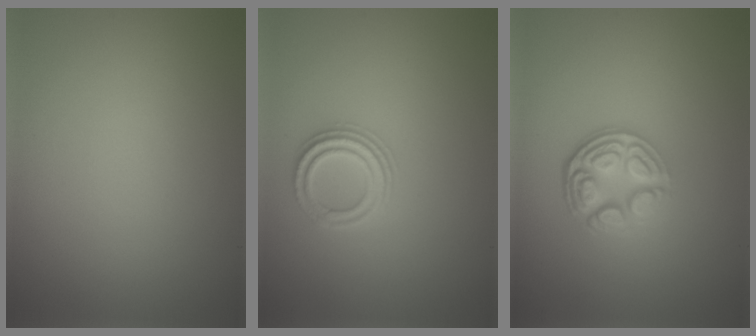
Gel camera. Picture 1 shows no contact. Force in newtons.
{"total": 2.3, "press": 2.2, "slide": 0.6}
{"total": 4.5, "press": 3.3, "slide": 3.0}